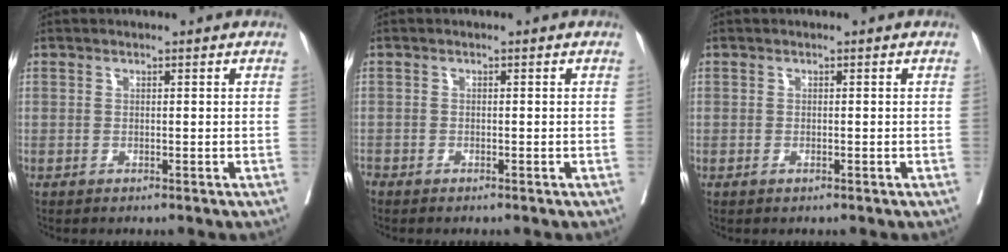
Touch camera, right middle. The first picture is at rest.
{"total": 0.9, "force": [-0.8, 0.4, 0.0], "torque": [0.001, 0.000, -0.016]}
{"total": 0.5, "force": [-0.3, 0.2, 0.4], "torque": [-0.006, 0.000, -0.004]}